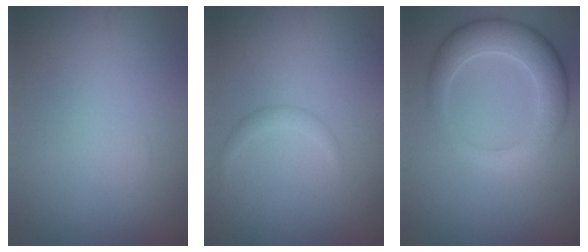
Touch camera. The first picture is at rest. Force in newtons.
{"total": 1.0, "press": 1.0, "slide": 0.1}
{"total": 5.7, "press": 5.7, "slide": 0.3}